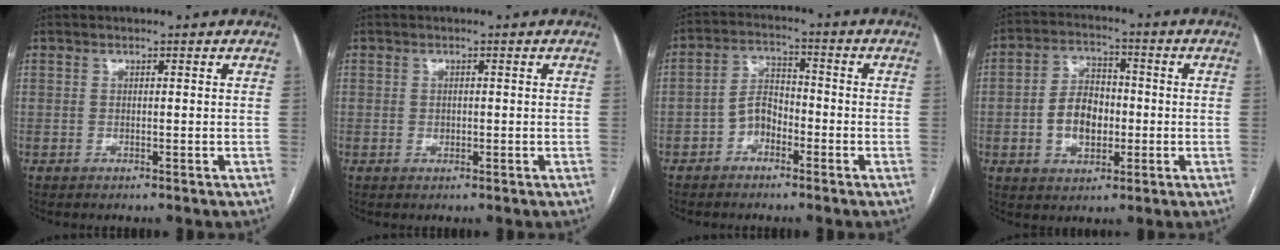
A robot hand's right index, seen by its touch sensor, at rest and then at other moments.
{"total": 0.8, "force": [-0.1, 0.7, 0.4], "torque": [-0.005, 0.002, 0.000]}
{"total": 4.9, "force": [-2.5, 3.1, 2.8], "torque": [-0.052, 0.015, -0.051]}
{"total": 8.1, "force": [-1.3, 5.4, 5.9], "torque": [-0.116, 0.017, -0.020]}